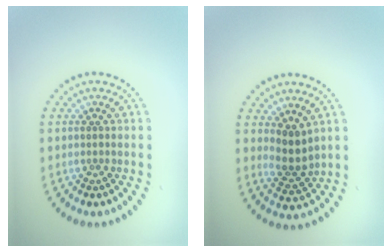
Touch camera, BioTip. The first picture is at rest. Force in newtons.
{"total": 2.7, "press": 2.1, "slide": 1.6}